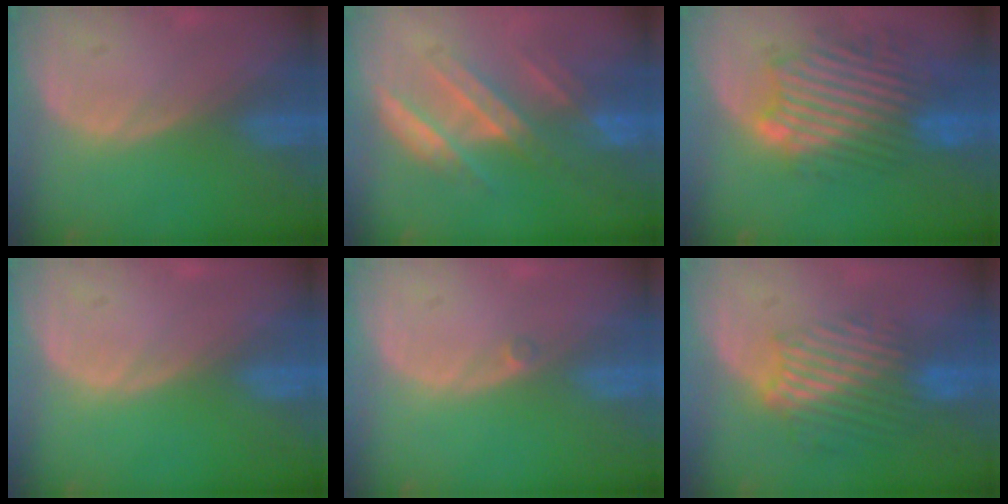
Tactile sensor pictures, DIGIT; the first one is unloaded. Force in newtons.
{"total": 7.0, "press": 7.0, "slide": 0.2}
{"total": 11.1, "press": 10.3, "slide": 4.0}
{"total": 0.0}
{"total": 0.7, "press": 0.6, "slide": 0.3}
{"total": 9.5, "press": 8.1, "slide": 4.8}